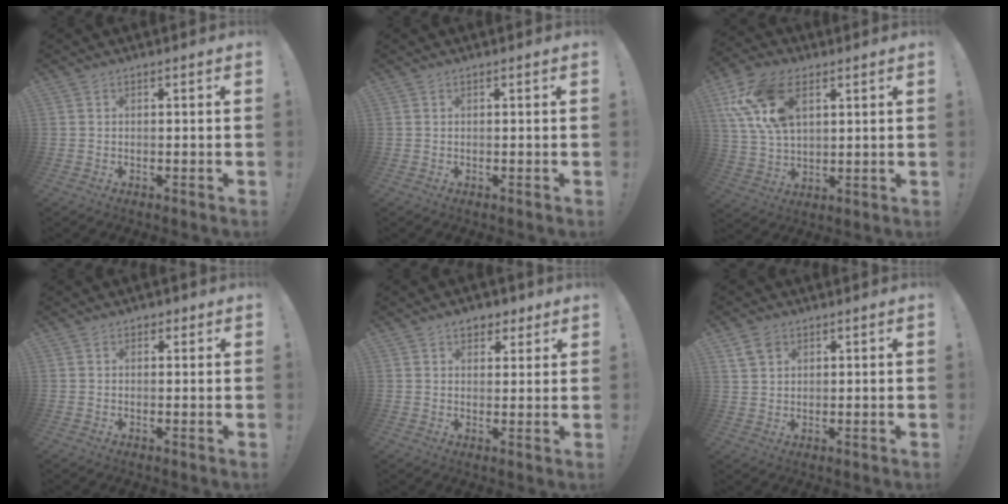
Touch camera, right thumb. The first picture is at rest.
{"total": 0.0}
{"total": 17.3, "force": [7.4, 10.6, 11.4], "torque": [-0.228, -0.019, 0.139]}
{"total": 1.6, "force": [0.7, 1.3, 0.5], "torque": [0.000, -0.002, 0.011]}
{"total": 5.3, "force": [3.3, 3.7, 1.9], "torque": [-0.014, -0.015, 0.059]}
{"total": 4.8, "force": [2.9, 3.4, 1.8], "torque": [-0.030, -0.008, 0.056]}